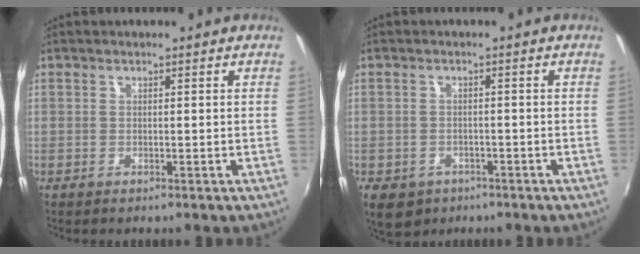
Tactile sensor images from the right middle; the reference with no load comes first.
{"total": 6.6, "force": [-3.4, 4.8, 2.9], "torque": [-0.071, -0.019, -0.048]}